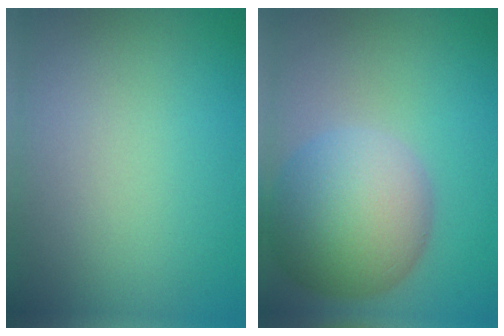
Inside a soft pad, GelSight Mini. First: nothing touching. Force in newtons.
{"total": 9.0, "press": 9.0, "slide": 0.5}